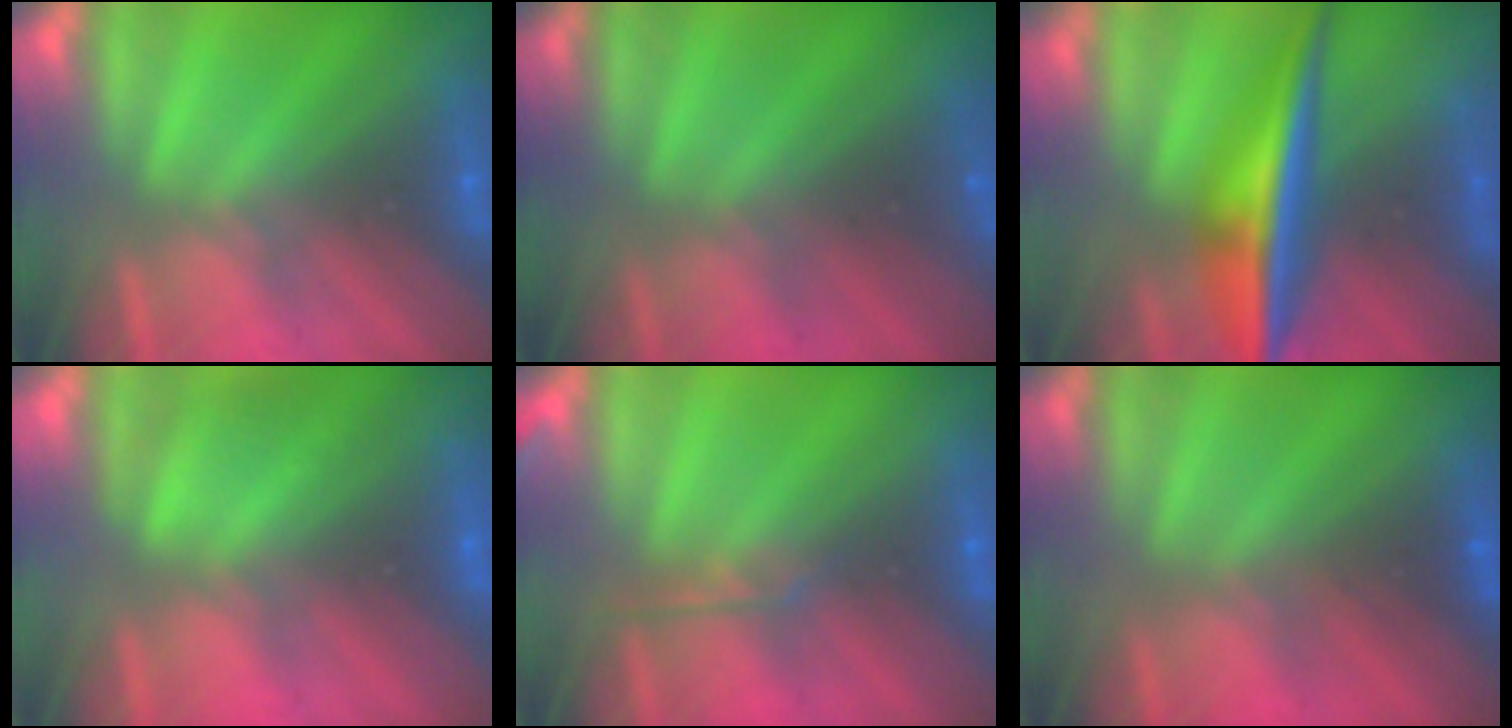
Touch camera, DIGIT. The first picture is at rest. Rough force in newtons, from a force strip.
{"total": 1.4}
{"total": 7.6}
{"total": 3.2}
{"total": 2.8}
{"total": 1.7}